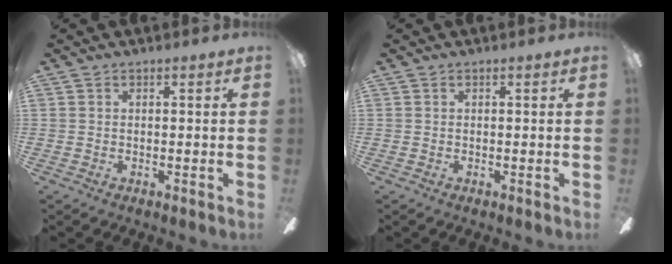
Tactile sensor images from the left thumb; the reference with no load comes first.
{"total": 0.0}